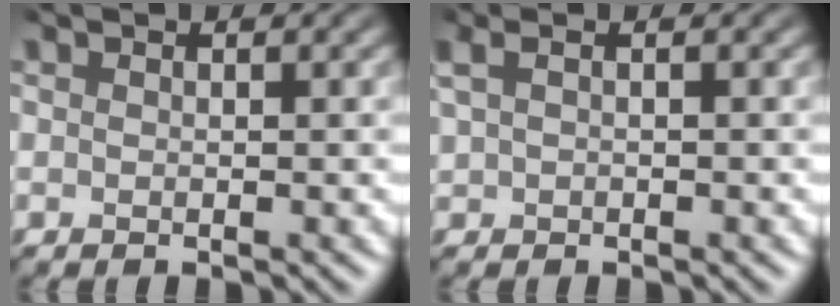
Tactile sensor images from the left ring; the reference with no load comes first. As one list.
[{"total": 1.3, "force": [0.6, 0.5, 1.1], "torque": [-0.029, 0.007, 0.019]}]